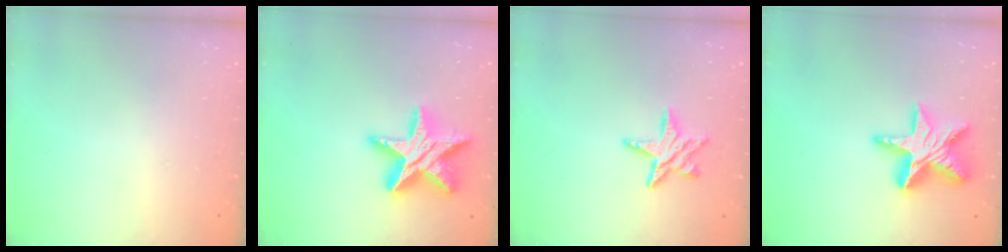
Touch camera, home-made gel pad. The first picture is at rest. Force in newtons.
{"total": 18.6, "press": 18.6, "slide": 1.3}
{"total": 8.9, "press": 8.9, "slide": 0.4}
{"total": 16.1, "press": 16.1, "slide": 1.2}